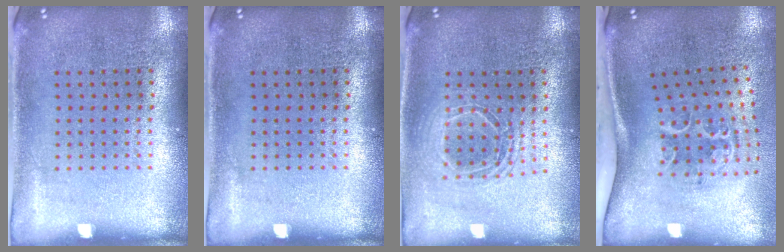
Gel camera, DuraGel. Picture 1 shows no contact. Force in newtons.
{"total": 0.0}
{"total": 1.7, "press": 1.5, "slide": 0.9}
{"total": 1.9, "press": 1.4, "slide": 1.3}